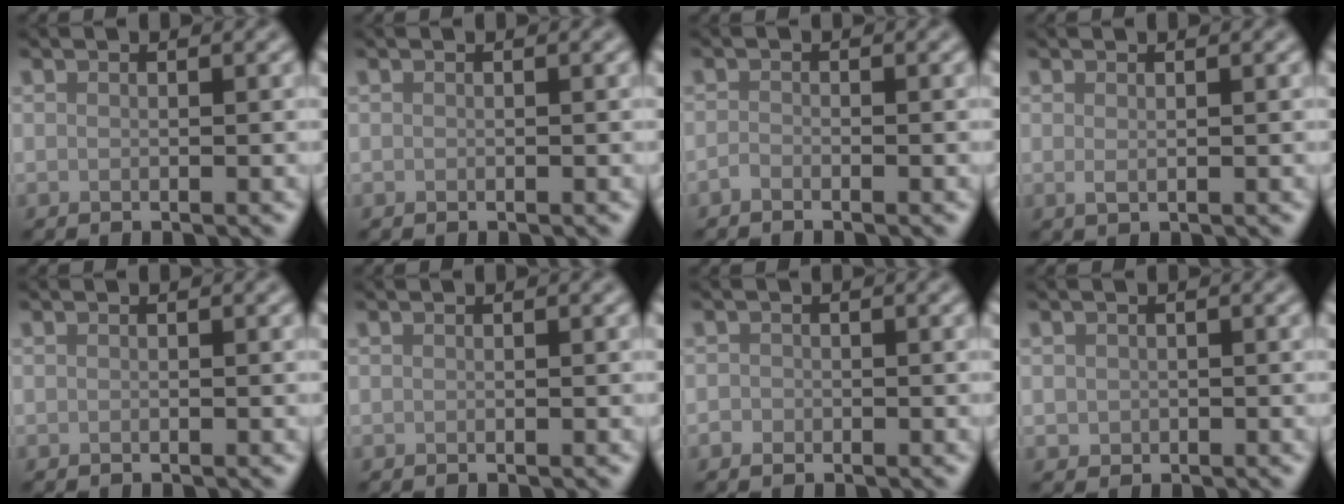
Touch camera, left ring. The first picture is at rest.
{"total": 0.0}
{"total": 0.7, "force": [-0.6, 0.2, 0.3], "torque": [-0.003, -0.002, -0.015]}
{"total": 0.7, "force": [0.2, 0.3, 0.6], "torque": [-0.012, -0.001, 0.003]}
{"total": 0.0}
{"total": 0.0}
{"total": 0.9, "force": [-0.4, 0.8, 0.1], "torque": [0.003, -0.003, -0.009]}
{"total": 0.9, "force": [0.0, 0.9, 0.2], "torque": [0.002, -0.005, -0.002]}